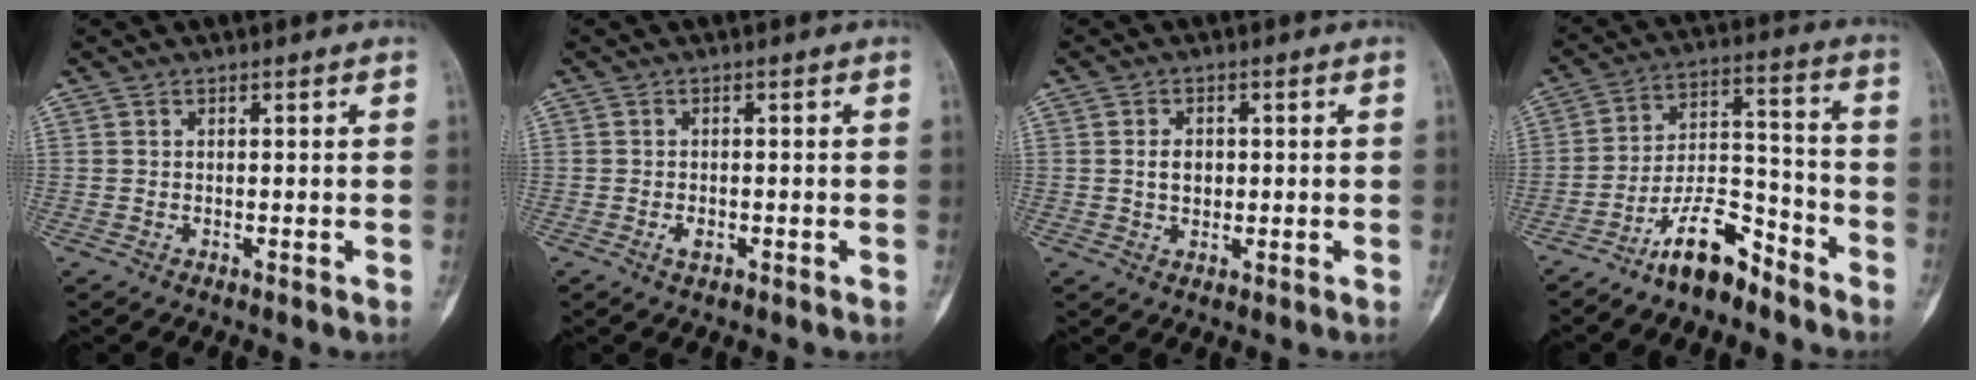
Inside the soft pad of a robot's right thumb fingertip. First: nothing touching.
{"total": 1.6, "force": [-0.7, 0.9, 1.1], "torque": [-0.020, 0.003, -0.012]}
{"total": 3.4, "force": [0.2, 2.5, 2.3], "torque": [-0.030, 0.004, 0.005]}
{"total": 11.2, "force": [-8.5, 4.0, 6.0], "torque": [-0.100, 0.084, -0.161]}